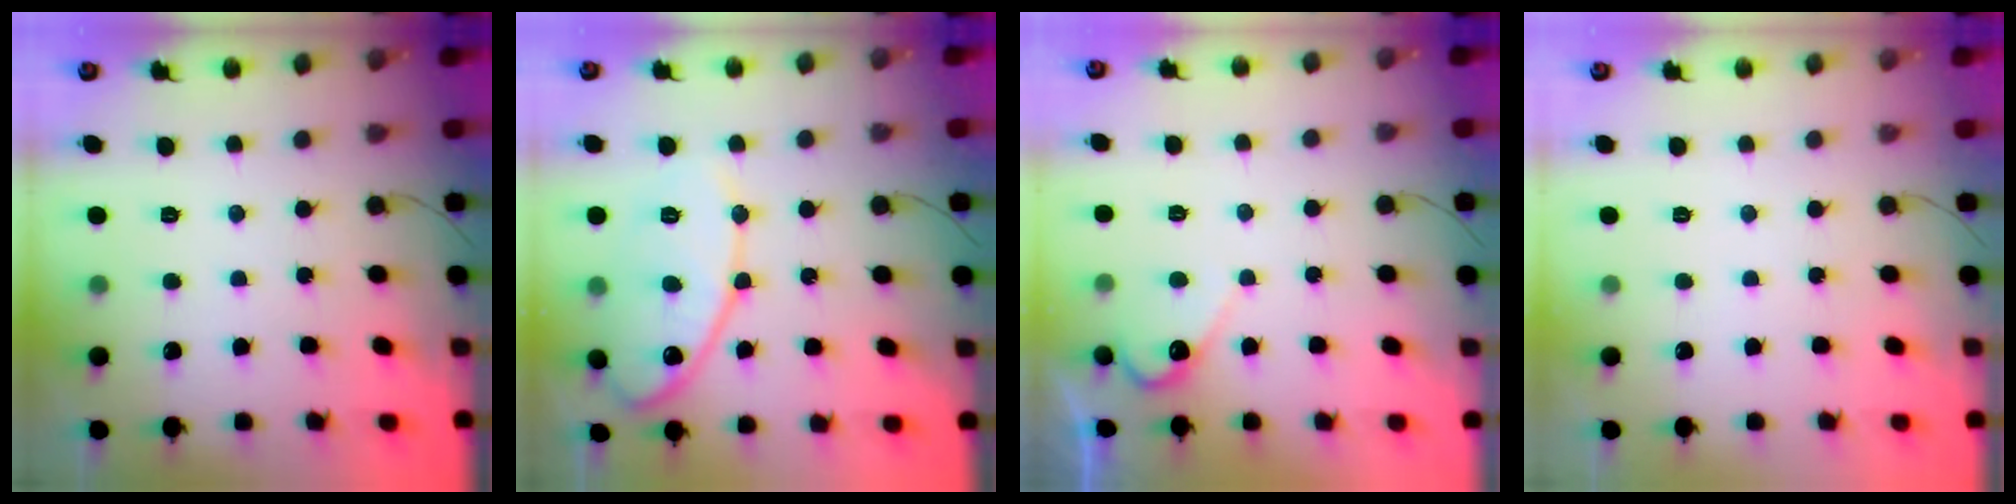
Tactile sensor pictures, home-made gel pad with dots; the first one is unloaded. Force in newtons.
{"total": 12.9, "press": 12.9, "slide": 0.9}
{"total": 5.0, "press": 4.9, "slide": 0.2}
{"total": 0.0}